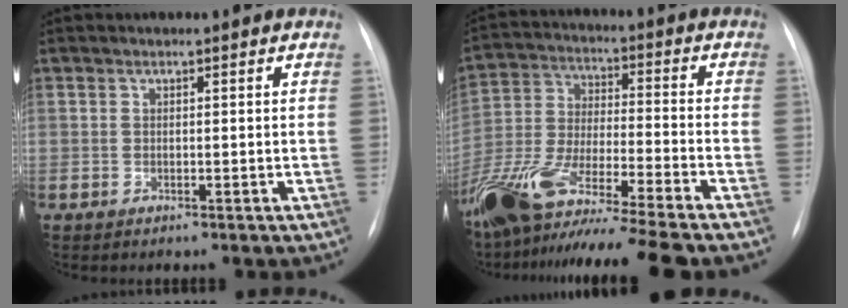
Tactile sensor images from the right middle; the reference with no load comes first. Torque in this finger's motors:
{"motor_torque": [1.09, -1.05, 0.73, 0.20]}